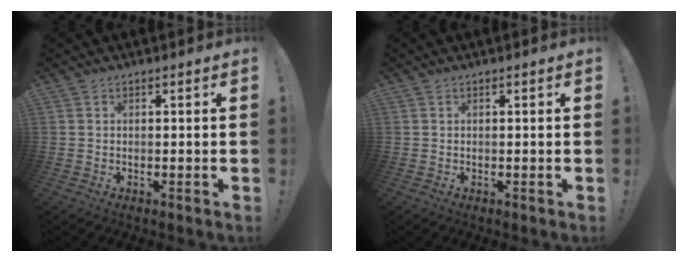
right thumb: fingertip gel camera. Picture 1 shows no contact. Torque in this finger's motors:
{"motor_torque": [-0.09, 0.14, 0.01, -0.16, 0.10]}